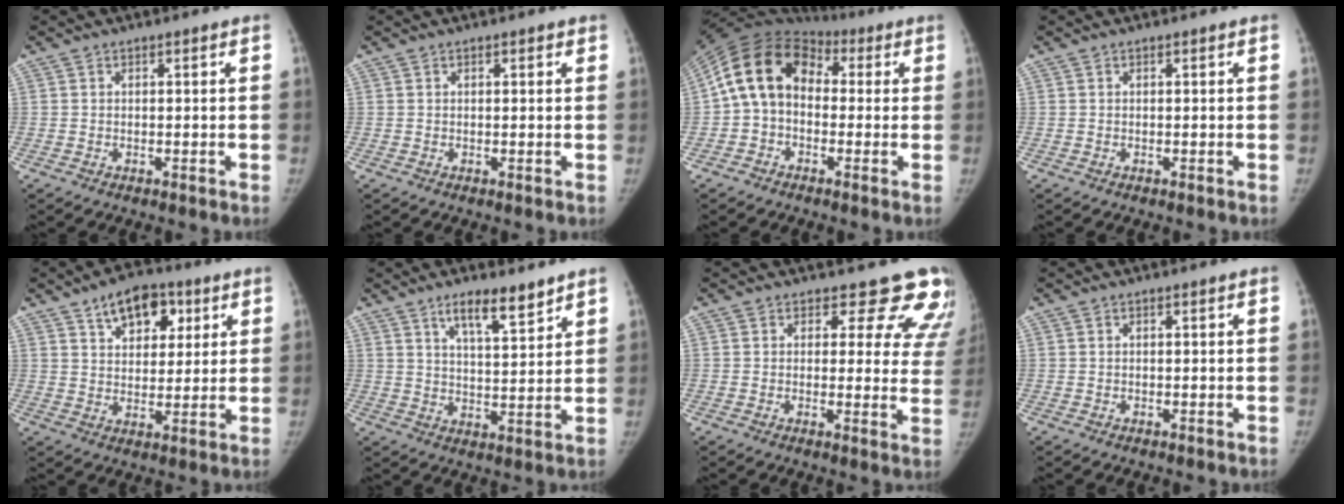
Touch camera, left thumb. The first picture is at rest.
{"total": 0.9, "force": [0.5, 0.4, 0.6], "torque": [-0.007, 0.000, 0.004]}
{"total": 14.3, "force": [0.6, 10.8, 9.4], "torque": [-0.154, 0.041, -0.003]}
{"total": 0.0}
{"total": 10.8, "force": [5.6, 6.6, 6.5], "torque": [-0.063, -0.017, 0.087]}
{"total": 8.1, "force": [5.9, 2.0, 5.2], "torque": [-0.071, -0.040, 0.102]}
{"total": 12.5, "force": [10.6, 5.7, 3.1], "torque": [0.018, -0.067, 0.088]}
{"total": 0.0}